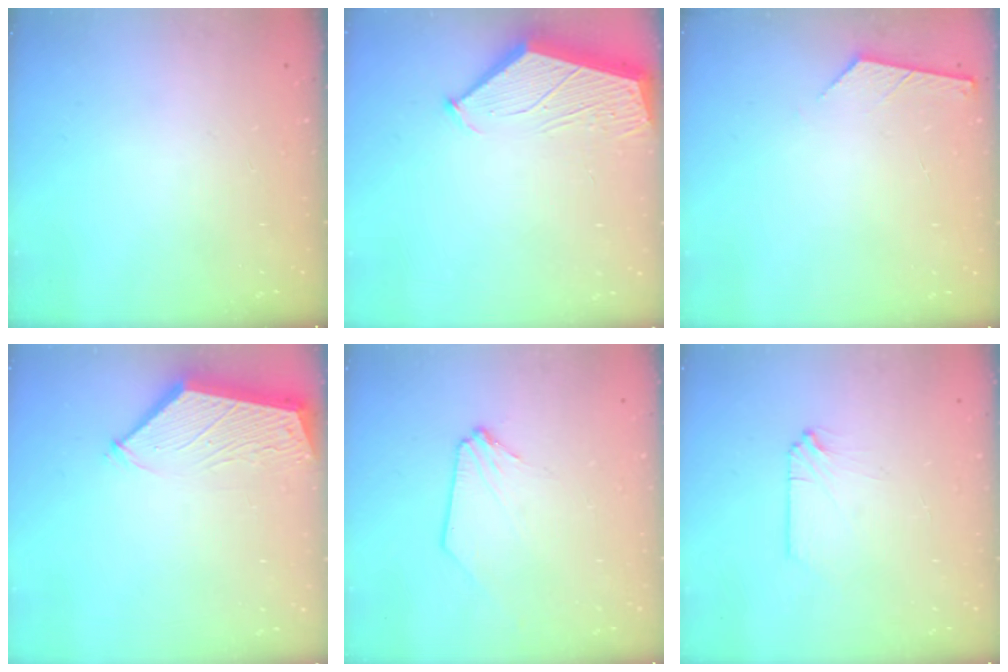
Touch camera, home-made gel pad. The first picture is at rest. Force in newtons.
{"total": 4.7, "press": 4.7, "slide": 0.5}
{"total": 4.0, "press": 4.0, "slide": 0.5}
{"total": 3.8, "press": 3.8, "slide": 0.6}
{"total": 0.7, "press": 0.7, "slide": 0.0}
{"total": 0.0}